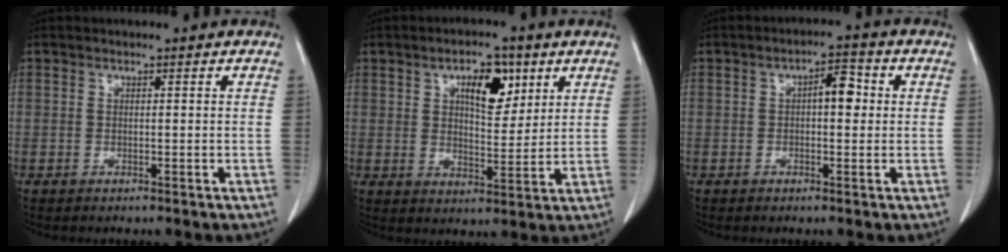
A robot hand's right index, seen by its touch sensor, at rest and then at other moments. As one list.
[{"total": 8.0, "force": [3.6, 3.4, 6.2], "torque": [-0.098, 0.007, 0.059]}, {"total": 4.0, "force": [0.5, 1.6, 3.7], "torque": [-0.055, 0.016, 0.006]}]